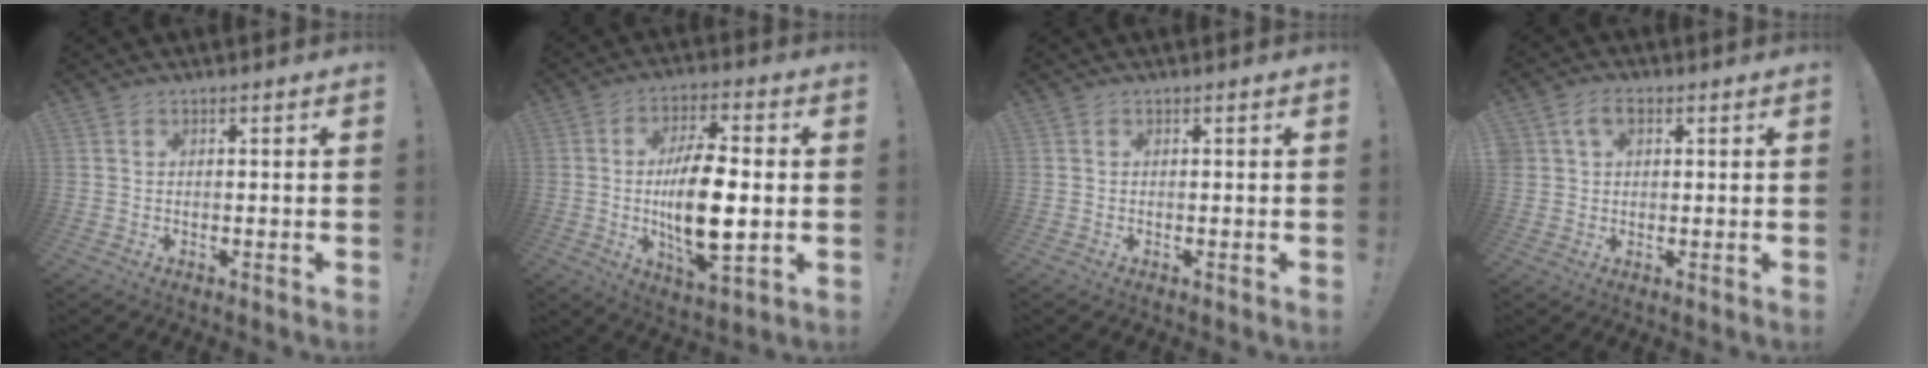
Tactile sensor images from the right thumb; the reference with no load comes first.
{"total": 16.2, "force": [-1.0, 6.3, 14.9], "torque": [-0.271, -0.008, -0.024]}
{"total": 0.0}
{"total": 5.0, "force": [2.0, 3.4, 3.0], "torque": [-0.052, 0.004, 0.040]}